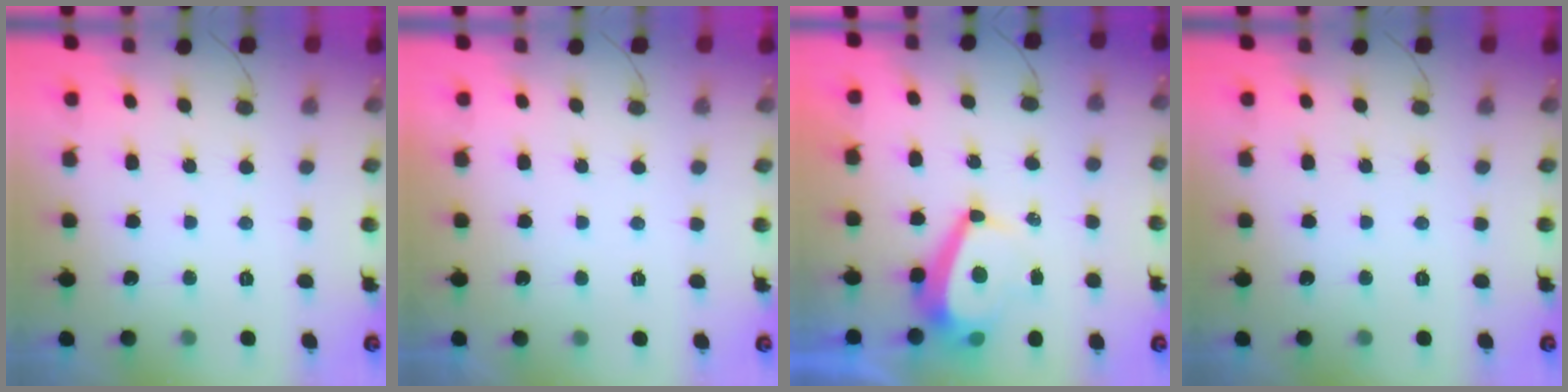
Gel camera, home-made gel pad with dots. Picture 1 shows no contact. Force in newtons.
{"total": 2.2, "press": 2.1, "slide": 0.3}
{"total": 6.5, "press": 6.5, "slide": 0.7}
{"total": 0.0}